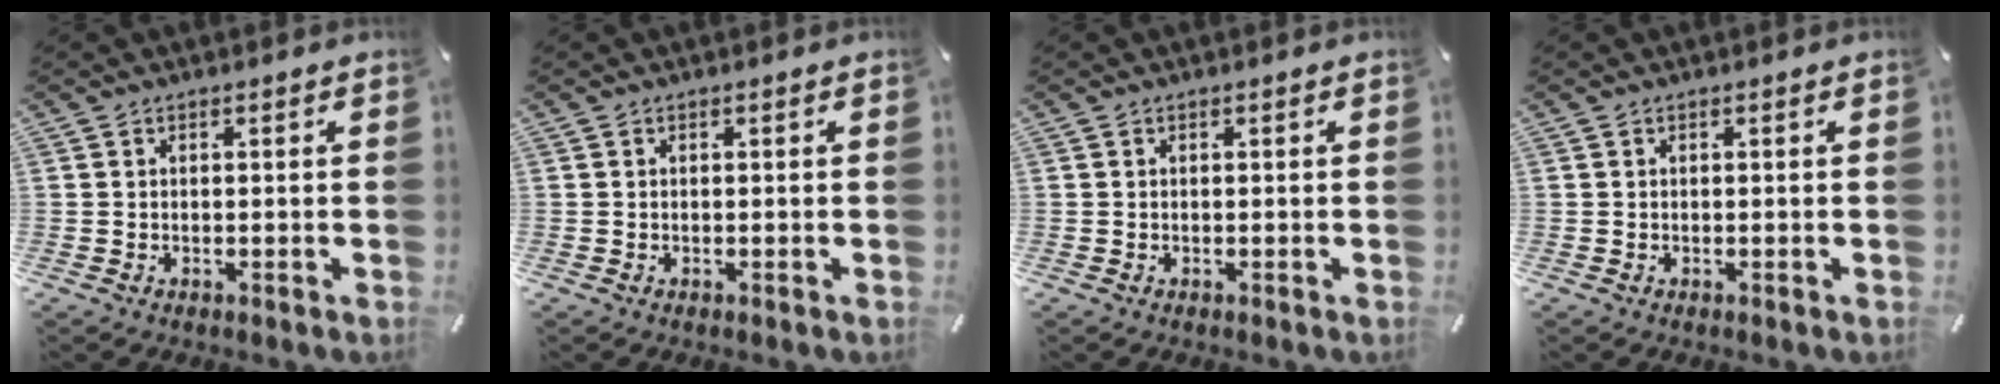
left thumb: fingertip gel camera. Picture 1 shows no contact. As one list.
[{"total": 0.0}, {"total": 0.0}, {"total": 0.0}]